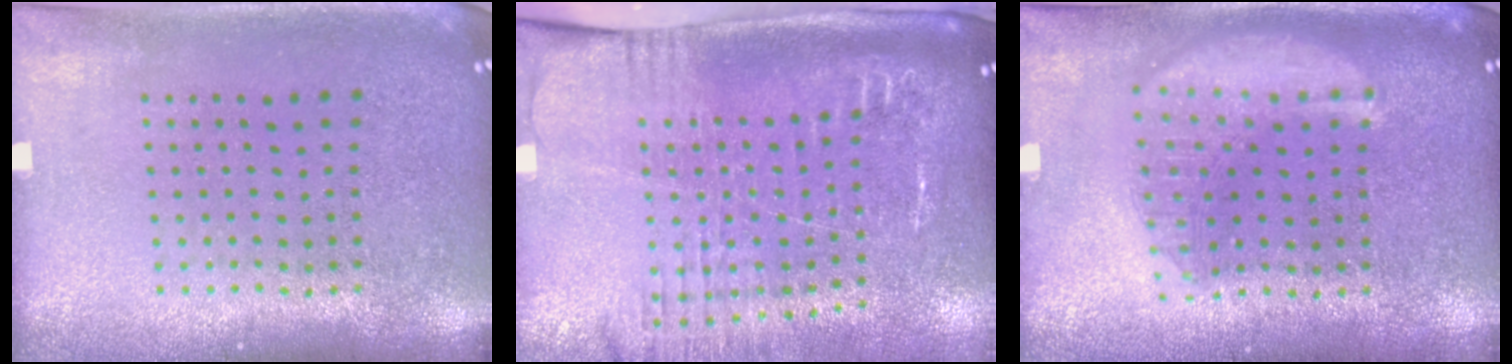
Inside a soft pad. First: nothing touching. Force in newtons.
{"total": 2.6, "press": 2.0, "slide": 1.7}
{"total": 2.9, "press": 2.9, "slide": 0.3}